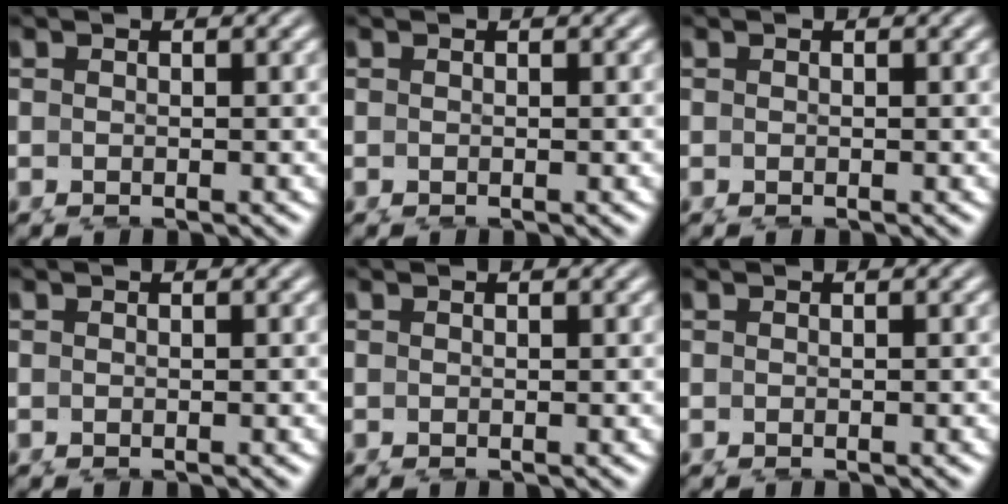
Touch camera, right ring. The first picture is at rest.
{"total": 0.0}
{"total": 0.0}
{"total": 0.0}
{"total": 0.0}
{"total": 0.0}